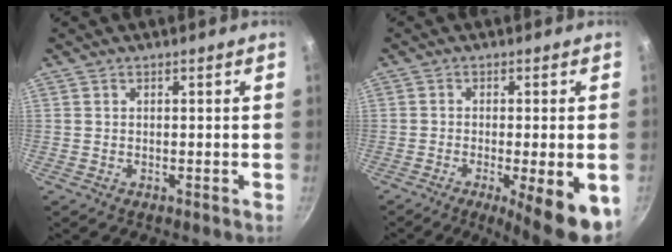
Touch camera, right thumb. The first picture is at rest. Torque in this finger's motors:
{"motor_torque": [0.41, 0.70, -0.20, -0.16, 0.29]}